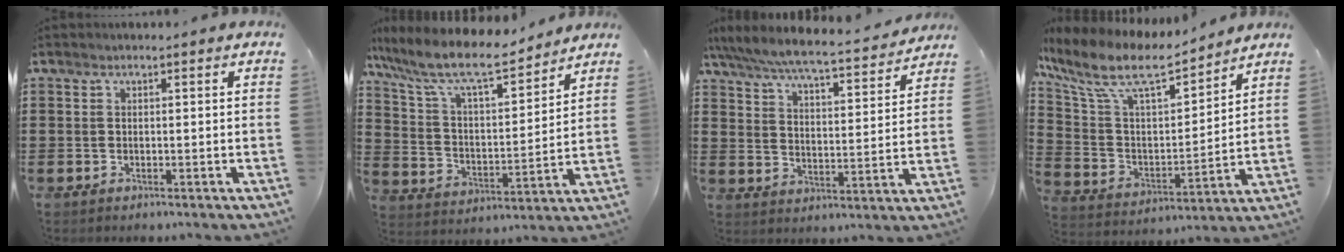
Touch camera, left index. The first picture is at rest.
{"total": 10.1, "force": [8.6, 1.6, 5.1], "torque": [-0.135, -0.050, 0.144]}
{"total": 6.4, "force": [6.0, 0.1, 2.3], "torque": [-0.073, -0.043, 0.101]}
{"total": 10.3, "force": [7.9, 3.1, 5.9], "torque": [-0.148, -0.042, 0.133]}